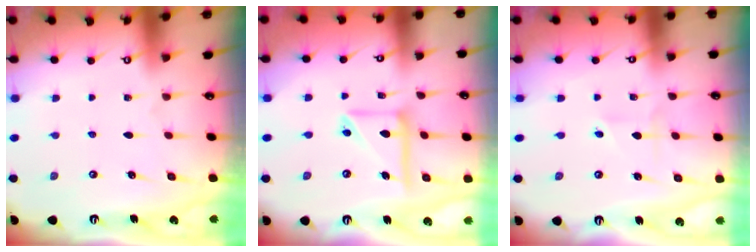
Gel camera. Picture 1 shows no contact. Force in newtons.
{"total": 13.5, "press": 13.3, "slide": 1.7}
{"total": 1.6, "press": 1.3, "slide": 0.9}